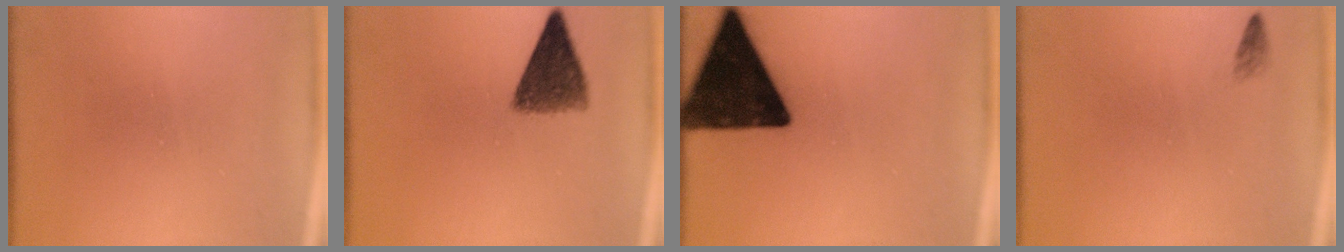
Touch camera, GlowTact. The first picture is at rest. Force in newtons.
{"total": 6.8}
{"total": 17.1}
{"total": 0.8}